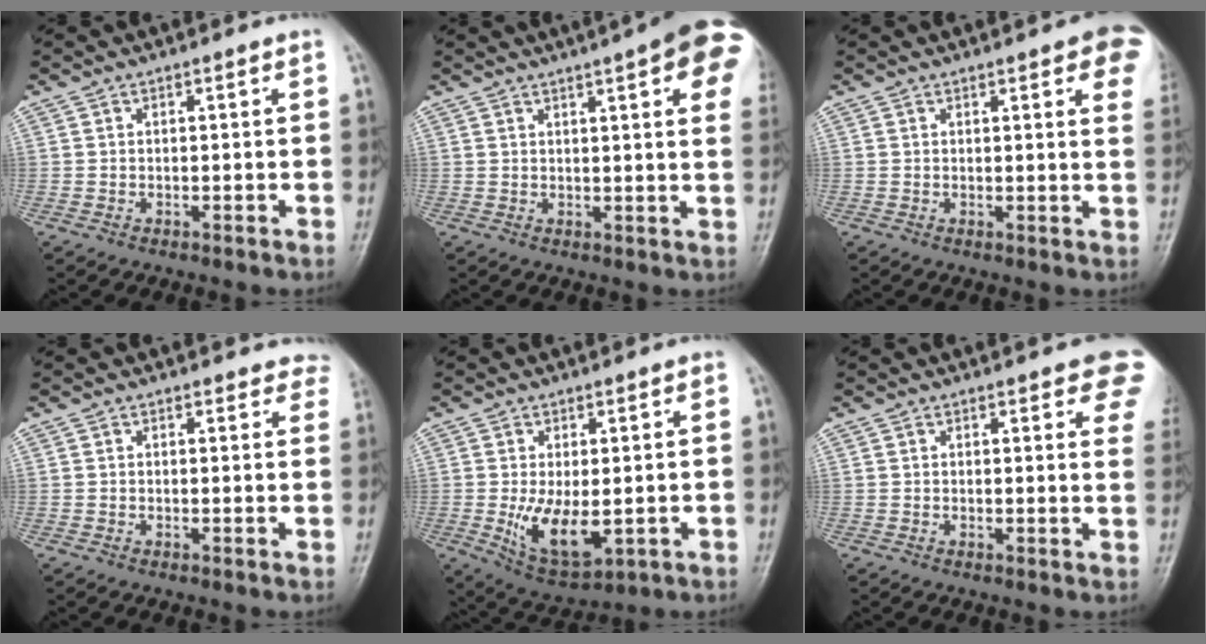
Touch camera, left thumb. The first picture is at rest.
{"total": 16.5, "force": [7.8, 3.8, 14.0], "torque": [-0.170, -0.007, 0.085]}
{"total": 9.2, "force": [4.6, 2.5, 7.5], "torque": [-0.063, -0.009, 0.044]}
{"total": 4.6, "force": [4.2, 1.9, 0.4], "torque": [0.037, -0.017, 0.023]}
{"total": 9.2, "force": [-0.9, 4.5, 8.0], "torque": [-0.128, -0.022, 0.001]}
{"total": 9.5, "force": [5.7, 3.0, 7.1], "torque": [-0.053, -0.016, 0.056]}